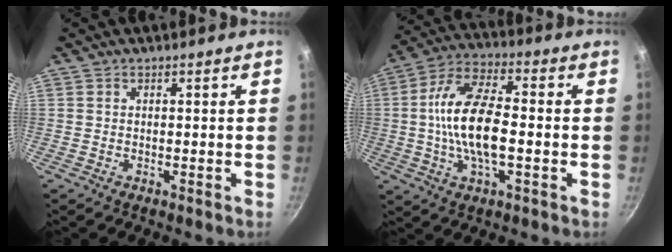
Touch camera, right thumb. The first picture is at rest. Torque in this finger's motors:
{"motor_torque": [2.52, 2.49, 2.18, -0.59, 0.56]}